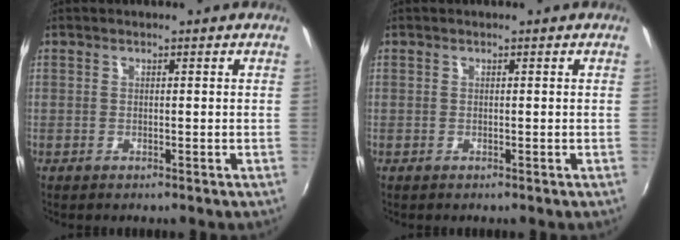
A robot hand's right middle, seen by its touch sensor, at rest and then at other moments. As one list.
[{"total": 0.0}]